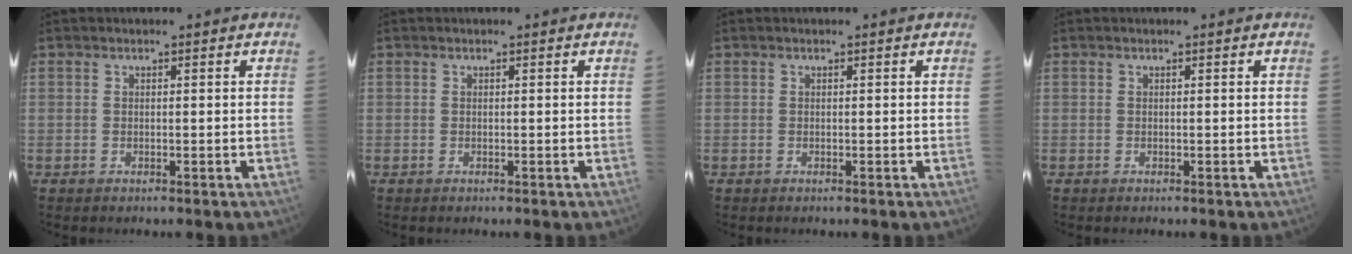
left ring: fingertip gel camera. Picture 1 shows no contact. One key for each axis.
{"total": 0.0}
{"total": 0.0}
{"total": 0.0}